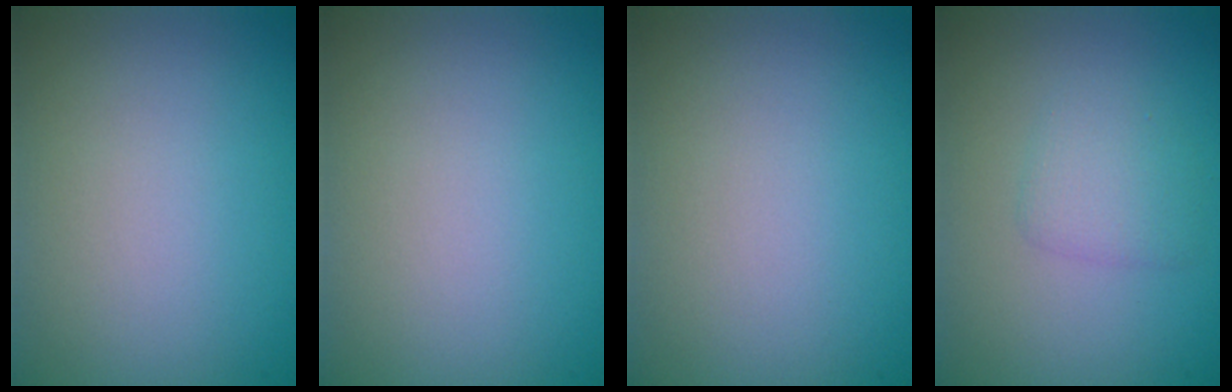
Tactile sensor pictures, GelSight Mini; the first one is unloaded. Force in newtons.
{"total": 0.0}
{"total": 0.0}
{"total": 1.9, "press": 1.9, "slide": 0.0}